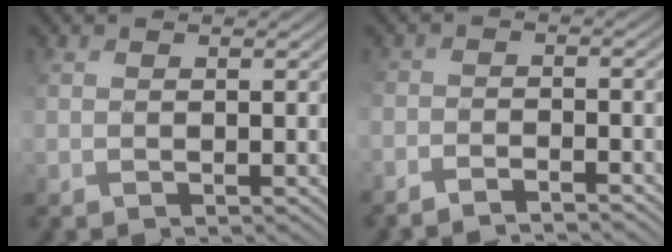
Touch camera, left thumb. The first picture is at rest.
{"total": 3.5, "force": [-3.4, 0.1, 0.7], "torque": [-0.010, 0.001, -0.065]}